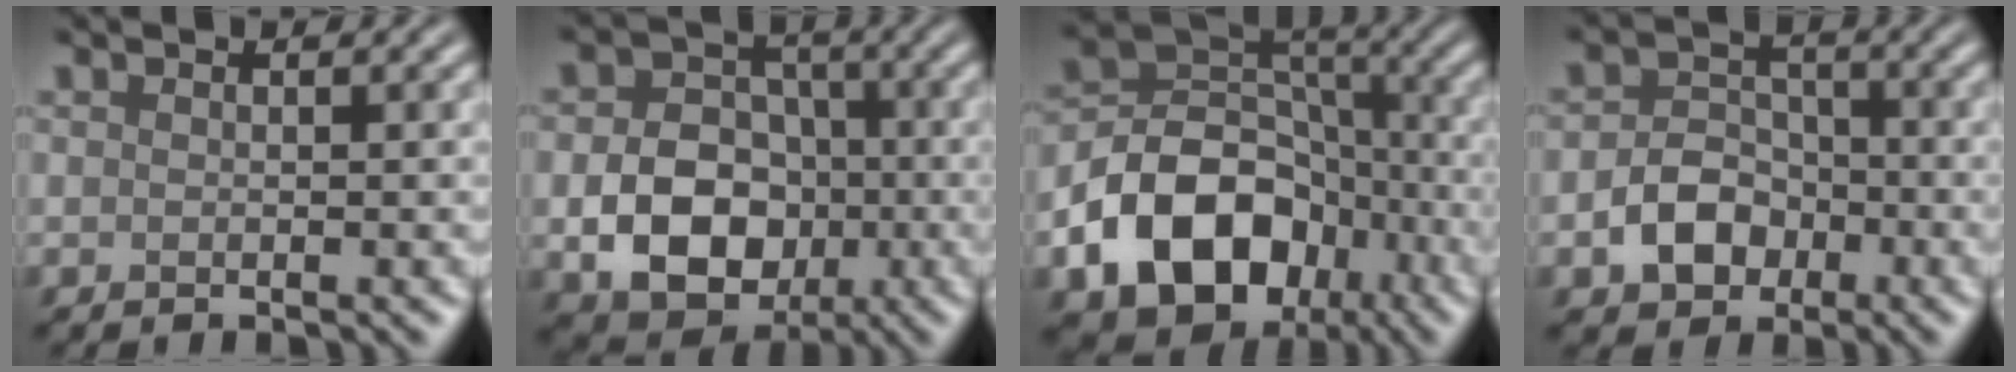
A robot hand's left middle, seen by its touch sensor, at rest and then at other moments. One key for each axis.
{"total": 8.0, "fx": -1.9, "fy": 6.2, "fz": 4.6, "tx": -0.080, "ty": -0.011, "tz": -0.031}
{"total": 11.9, "fx": -5.3, "fy": 8.4, "fz": 6.5, "tx": -0.117, "ty": 0.004, "tz": -0.098}
{"total": 4.0, "fx": -1.6, "fy": 3.1, "fz": 2.0, "tx": -0.030, "ty": 0.003, "tz": -0.028}